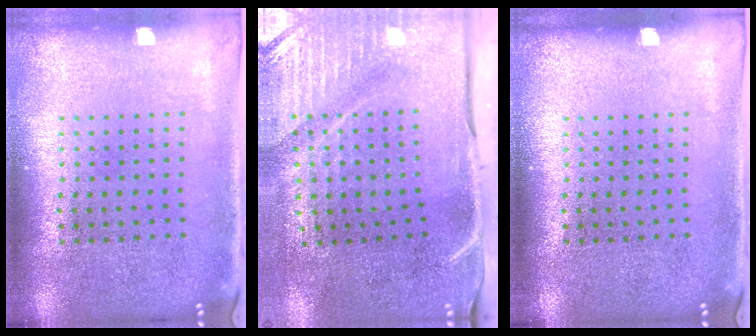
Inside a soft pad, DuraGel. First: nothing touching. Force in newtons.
{"total": 4.9, "press": 4.0, "slide": 2.8}
{"total": 0.0}